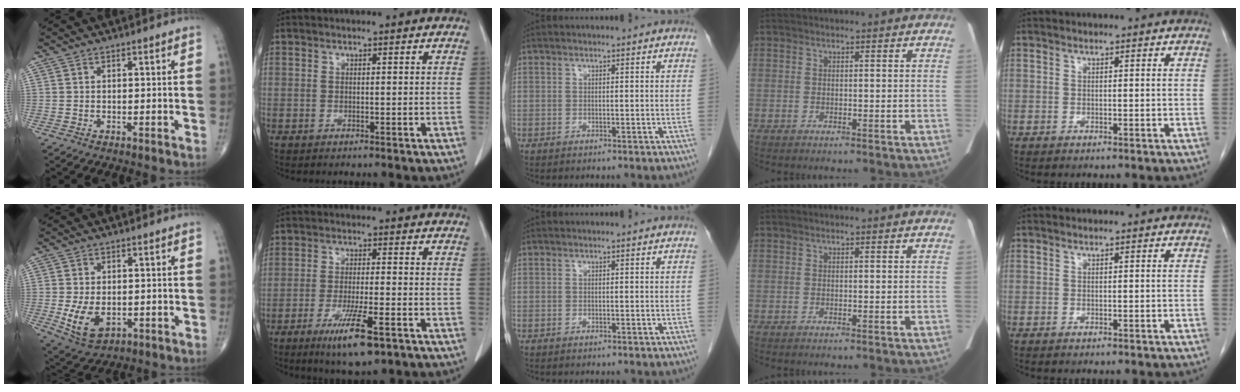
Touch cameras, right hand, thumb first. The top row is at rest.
{"thumb": {"total": 7.6, "force": [-1.4, 4.8, 5.8], "torque": [-0.101, -0.009, -0.012]}, "index": {"total": 8.4, "force": [-4.7, 0.9, 6.9], "torque": [-0.125, -0.020, -0.076]}}